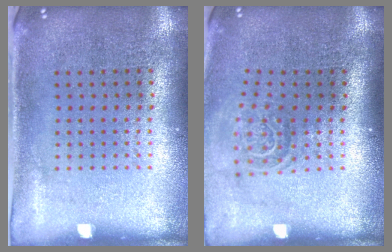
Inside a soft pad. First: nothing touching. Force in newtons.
{"total": 1.5, "press": 1.1, "slide": 1.0}